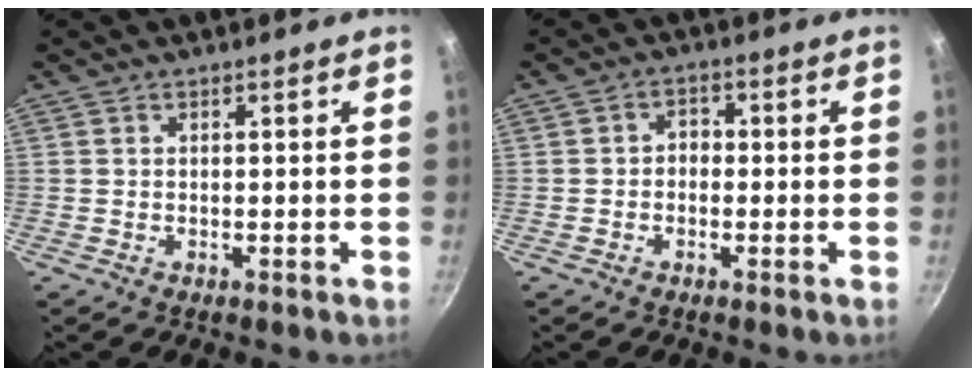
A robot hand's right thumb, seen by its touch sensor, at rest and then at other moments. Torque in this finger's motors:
{"motor_torque": [0.03, -0.17, -0.11, 0.09, 0.09]}